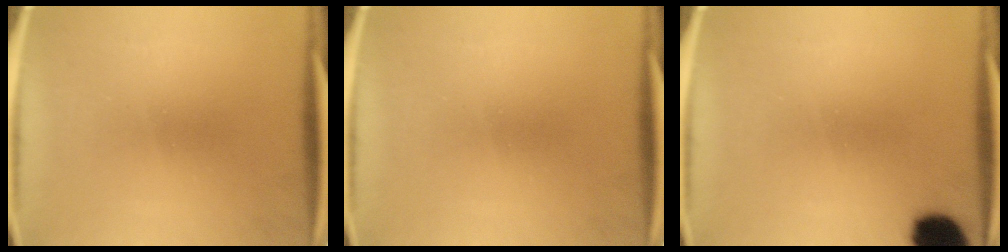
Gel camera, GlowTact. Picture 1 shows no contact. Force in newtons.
{"total": 0.0}
{"total": 9.6}